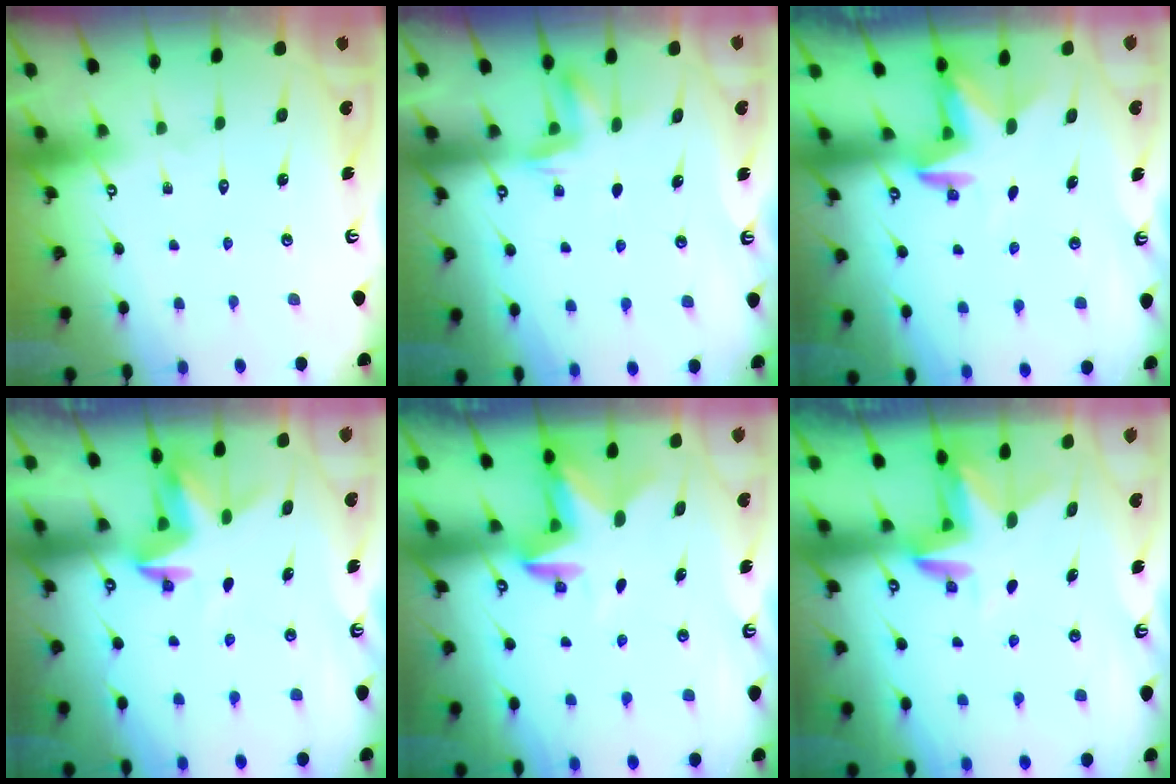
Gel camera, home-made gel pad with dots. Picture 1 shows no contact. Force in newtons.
{"total": 3.0, "press": 2.9, "slide": 0.6}
{"total": 2.9, "press": 2.8, "slide": 0.6}
{"total": 3.4, "press": 3.4, "slide": 0.2}
{"total": 2.9, "press": 2.9, "slide": 0.5}
{"total": 2.9, "press": 2.9, "slide": 0.2}